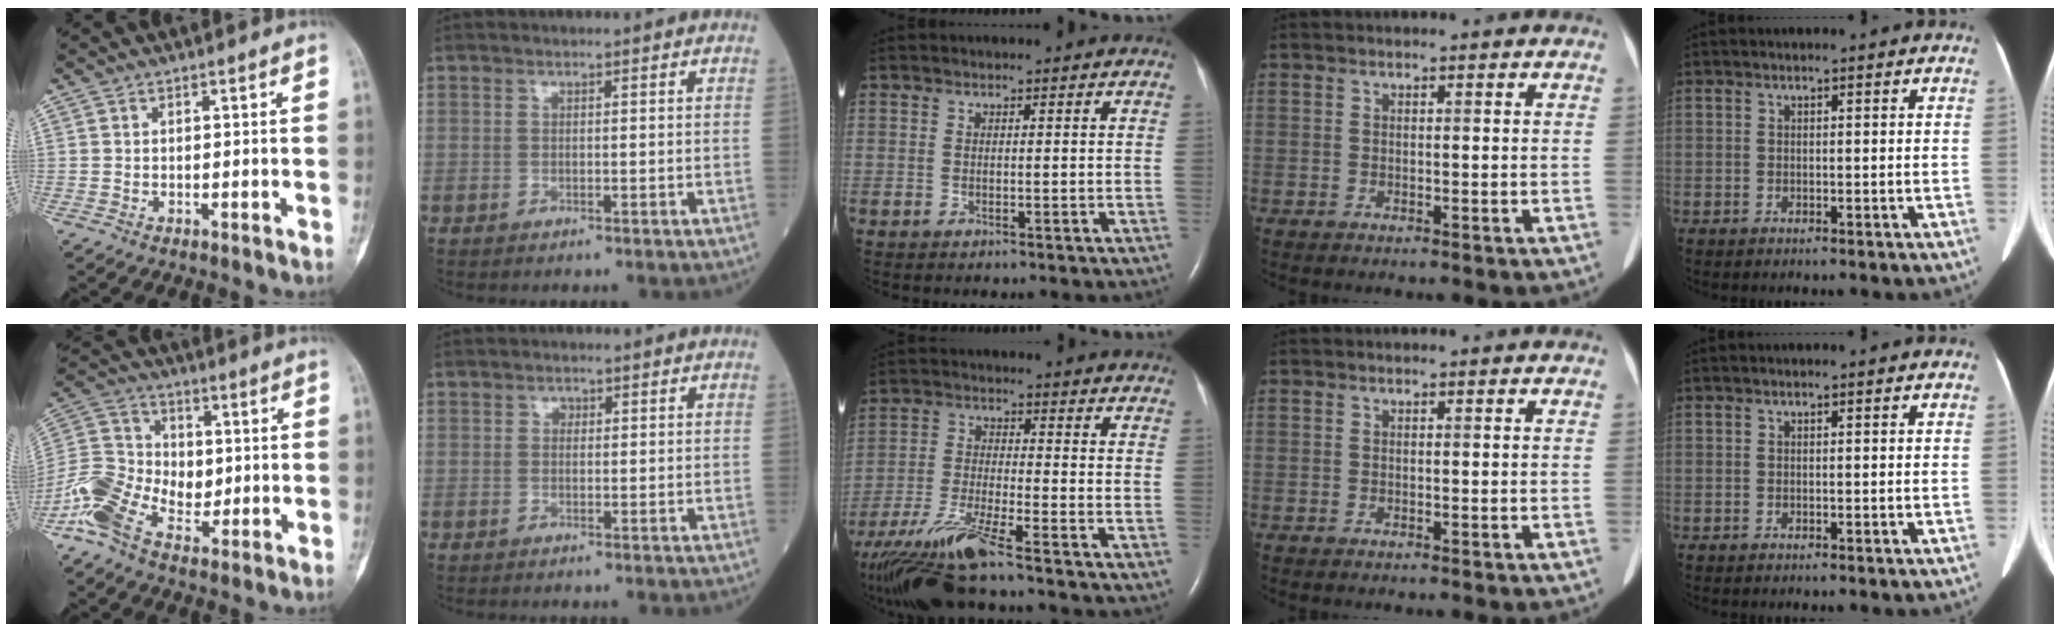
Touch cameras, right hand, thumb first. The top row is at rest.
{"thumb": {"total": 12.6, "force": [-3.0, 8.8, 8.5], "torque": [-0.145, 0.020, -0.065]}, "index": {"total": 0.6, "force": [0.2, 0.5, 0.2], "torque": [0.000, 0.003, 0.003]}, "middle": {"total": 12.5, "force": [-10.2, -0.3, 7.3], "torque": [-0.150, -0.025, -0.188]}}